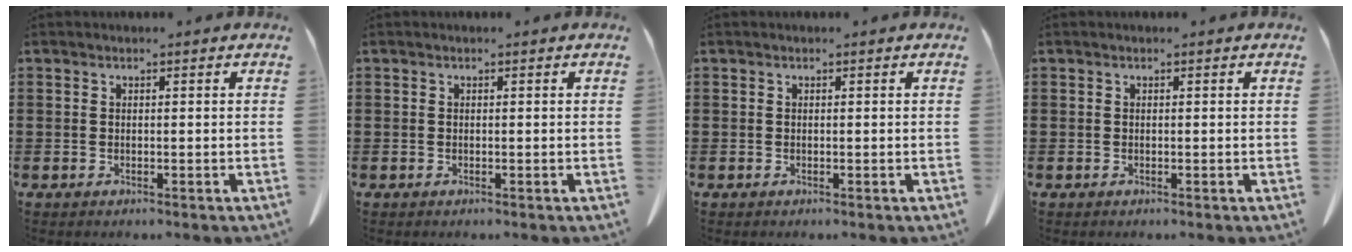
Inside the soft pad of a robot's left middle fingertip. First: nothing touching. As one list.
[{"total": 0.0}, {"total": 0.0}, {"total": 0.0}]